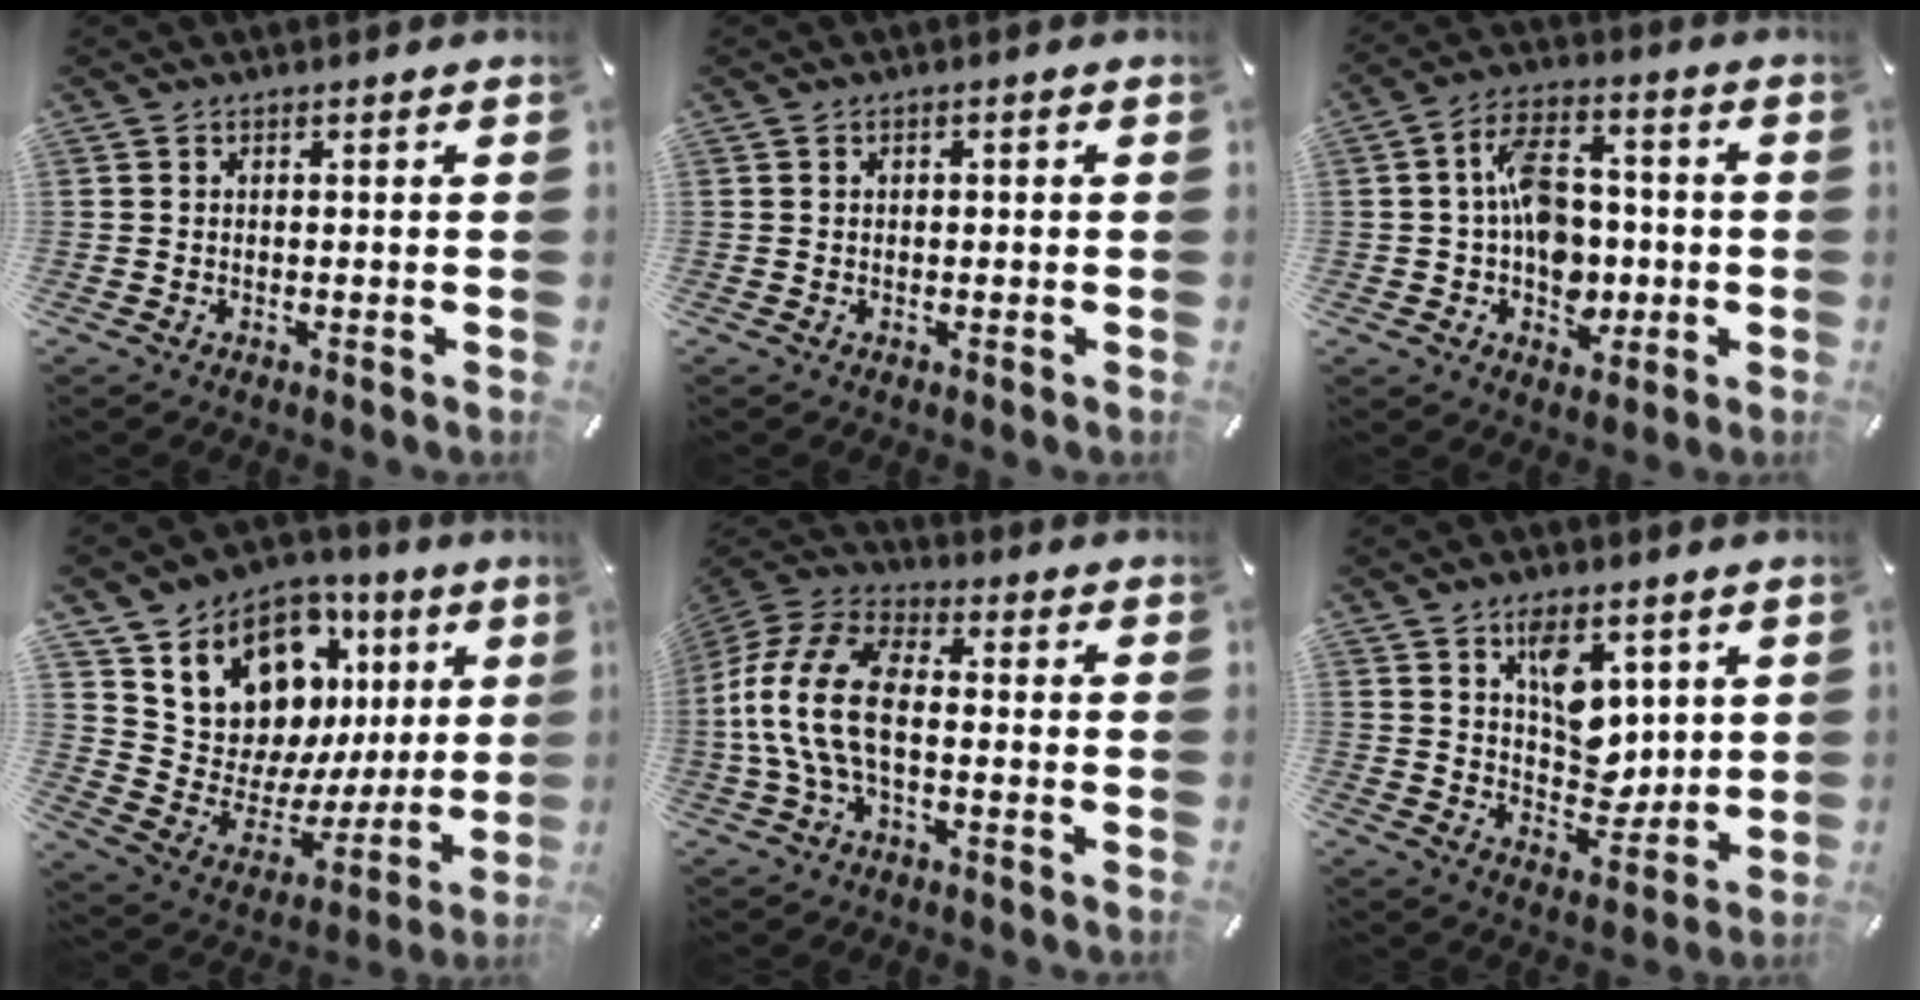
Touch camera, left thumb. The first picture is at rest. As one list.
[{"total": 0.8, "force": [0.0, 0.6, 0.5], "torque": [-0.010, 0.004, -0.002]}, {"total": 11.4, "force": [-0.8, 8.2, 7.9], "torque": [-0.143, 0.021, -0.009]}, {"total": 12.6, "force": [7.8, 9.3, 3.2], "torque": [-0.059, -0.084, 0.149]}, {"total": 14.8, "force": [-2.1, 8.2, 12.1], "torque": [-0.264, 0.002, -0.040]}, {"total": 10.5, "force": [4.2, 7.1, 6.5], "torque": [-0.078, -0.023, 0.075]}]